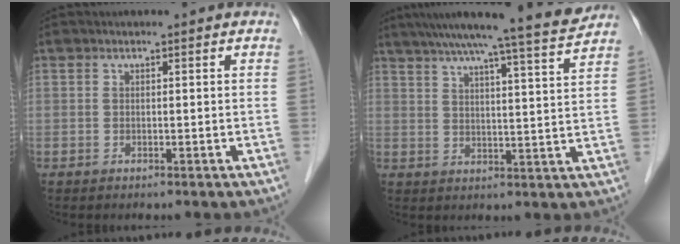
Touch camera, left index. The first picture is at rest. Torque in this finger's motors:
{"motor_torque": [0.28, -0.34, 0.67, 0.16]}